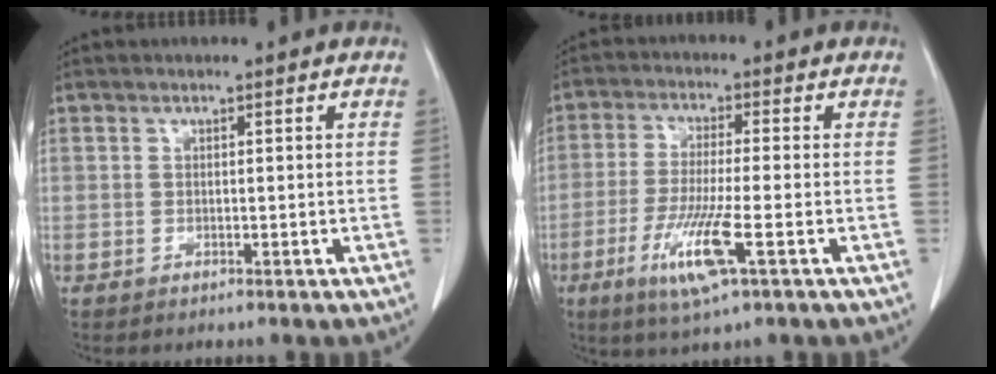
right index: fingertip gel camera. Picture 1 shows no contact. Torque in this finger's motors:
{"motor_torque": [1.23, -0.55, 0.31, 0.09]}